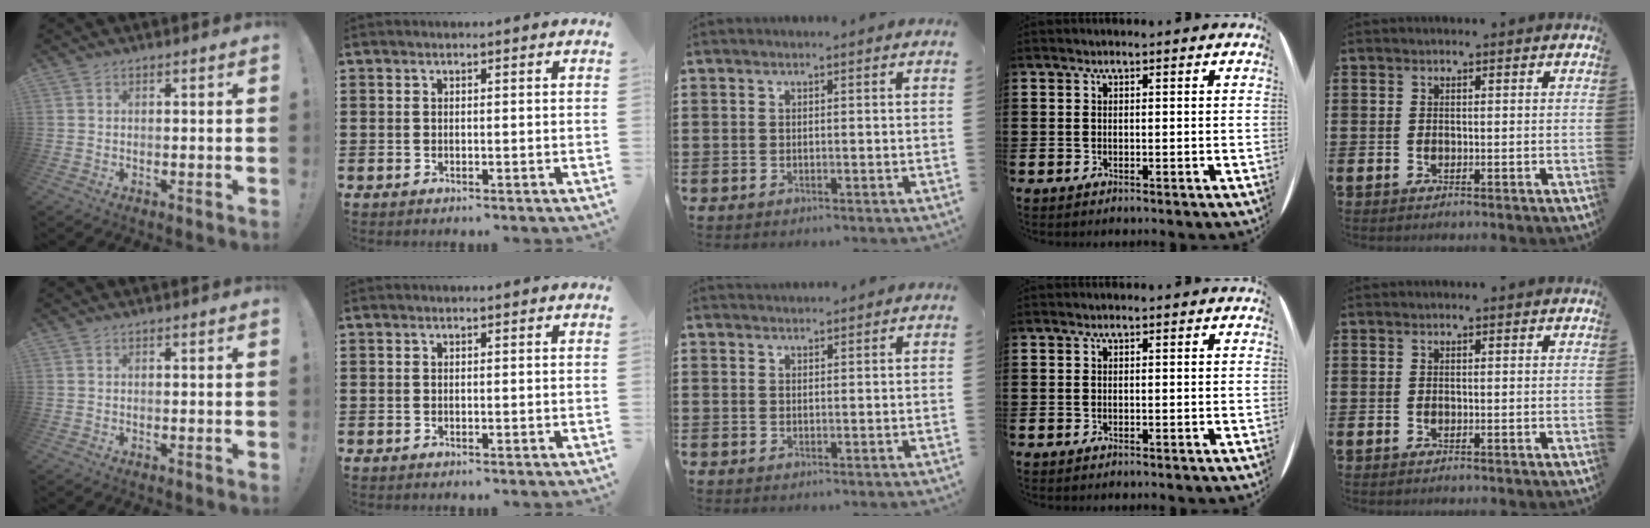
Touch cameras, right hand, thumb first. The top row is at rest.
{"middle": {"total": 1.2, "force": [1.2, 0.3, -0.1], "torque": [-0.002, 0.002, 0.023]}}